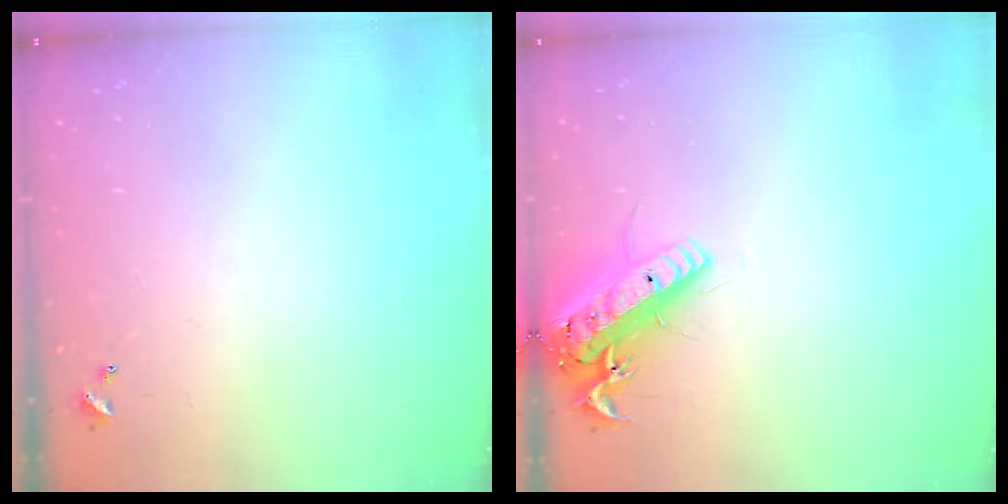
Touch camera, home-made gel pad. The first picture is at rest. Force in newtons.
{"total": 17.6, "press": 17.2, "slide": 3.6}